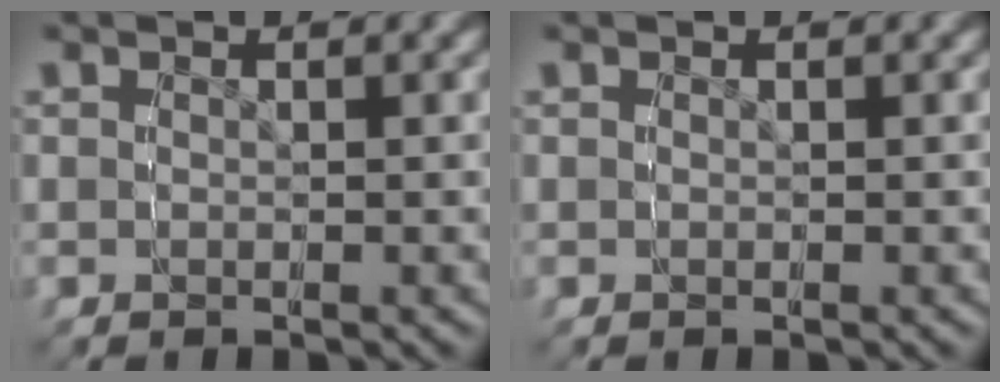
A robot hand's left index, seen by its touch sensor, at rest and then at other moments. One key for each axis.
{"total": 0.0}